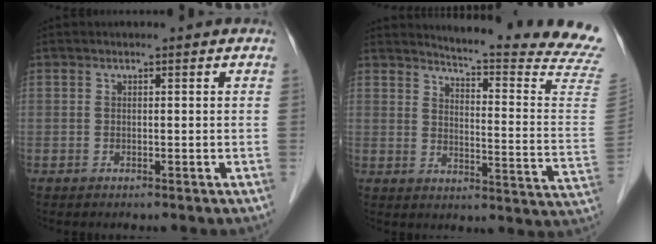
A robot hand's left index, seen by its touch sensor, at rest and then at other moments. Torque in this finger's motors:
{"motor_torque": [-1.00, -1.14, 0.05, 0.02]}